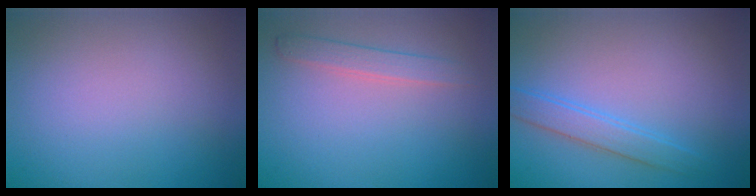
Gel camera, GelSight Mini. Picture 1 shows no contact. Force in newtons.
{"total": 1.7, "press": 1.7, "slide": 0.0}
{"total": 2.3, "press": 2.3, "slide": 0.1}